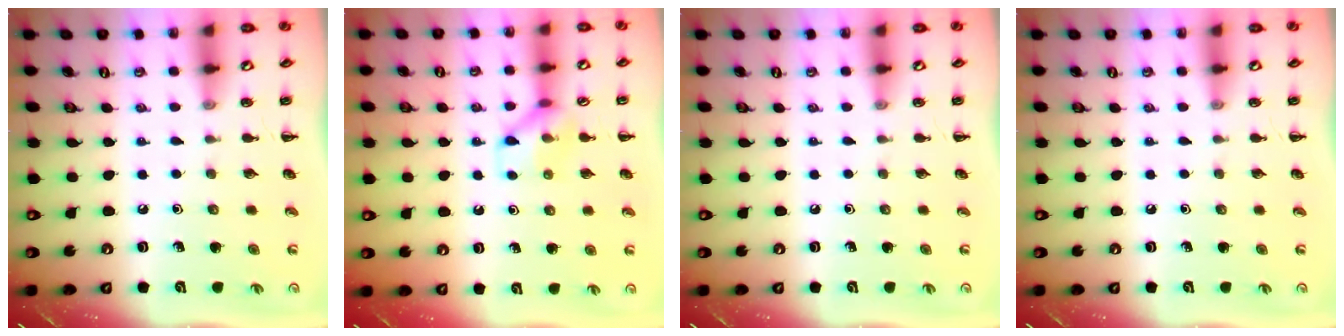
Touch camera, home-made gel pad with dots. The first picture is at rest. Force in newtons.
{"total": 8.7, "press": 8.7, "slide": 0.3}
{"total": 0.0}
{"total": 0.0}